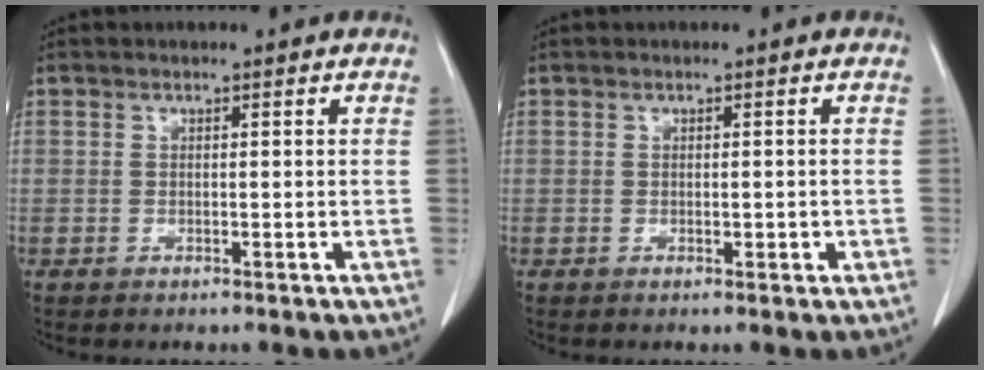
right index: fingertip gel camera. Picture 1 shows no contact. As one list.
[{"total": 1.1, "force": [-0.3, 0.4, 1.0], "torque": [-0.015, -0.001, -0.001]}]